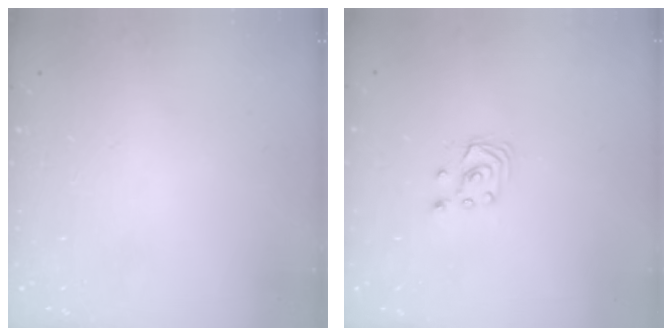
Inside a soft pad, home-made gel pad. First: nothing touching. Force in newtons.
{"total": 2.6, "press": 2.6, "slide": 0.3}